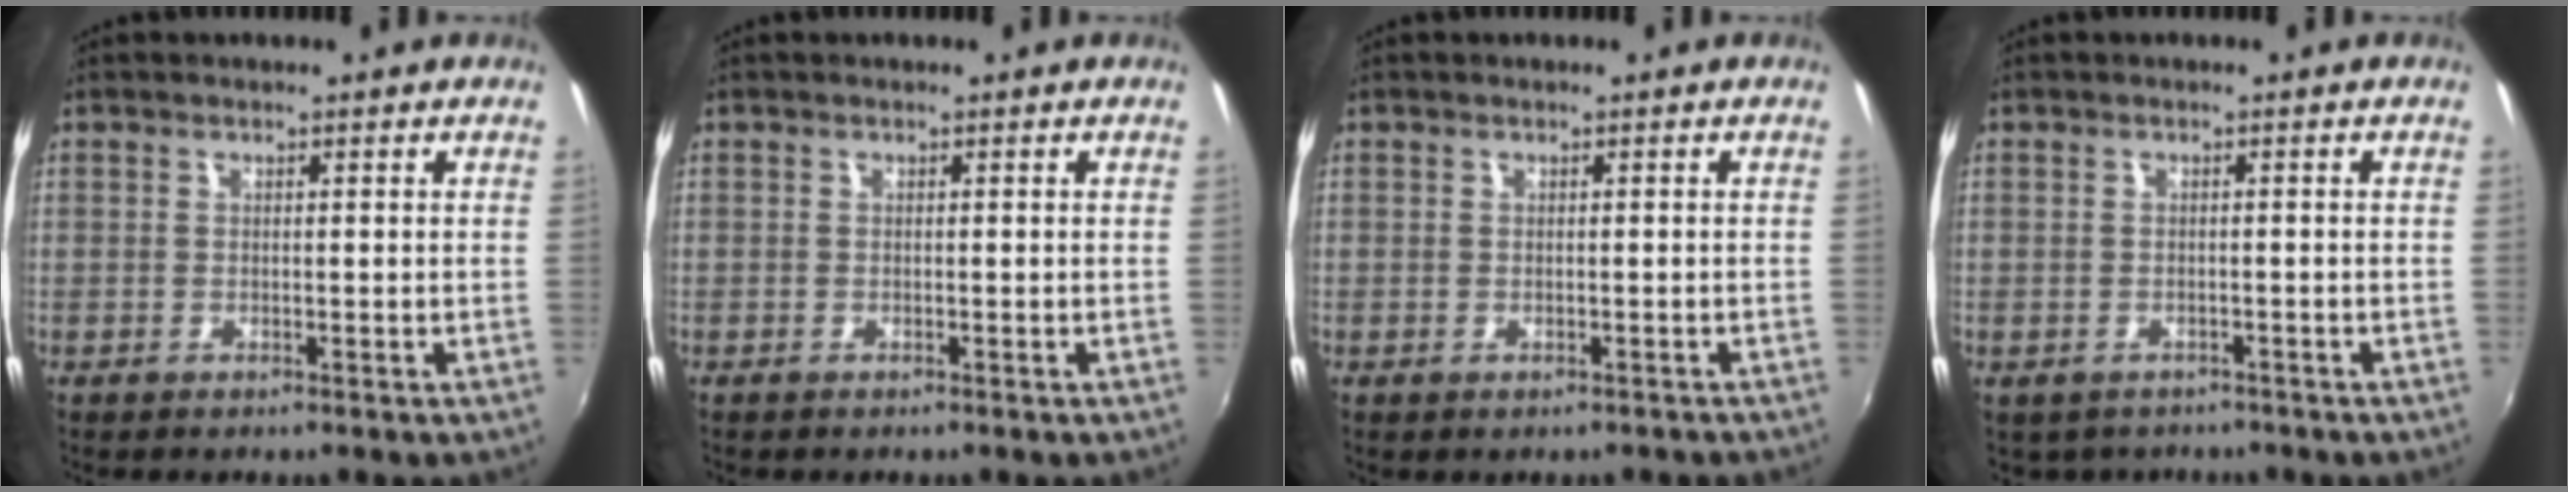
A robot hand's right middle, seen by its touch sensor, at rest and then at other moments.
{"total": 0.0}
{"total": 1.1, "force": [-0.8, 0.6, 0.5], "torque": [-0.009, -0.002, -0.009]}
{"total": 3.3, "force": [-2.5, 2.0, 0.7], "torque": [-0.020, -0.013, -0.032]}